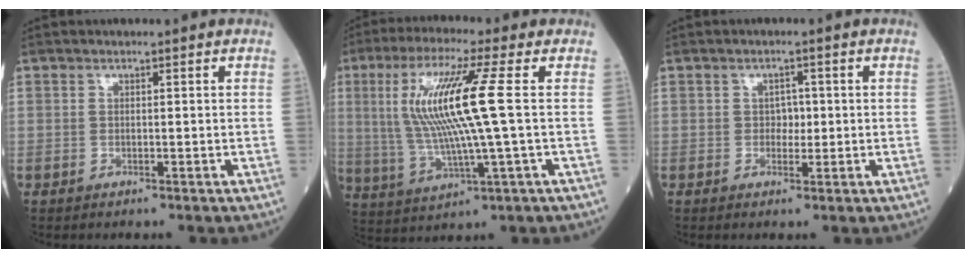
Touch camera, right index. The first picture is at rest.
{"total": 13.3, "force": [2.0, -0.3, 13.2], "torque": [-0.279, 0.003, 0.036]}
{"total": 1.9, "force": [0.0, 1.3, 1.3], "torque": [-0.012, 0.003, -0.001]}